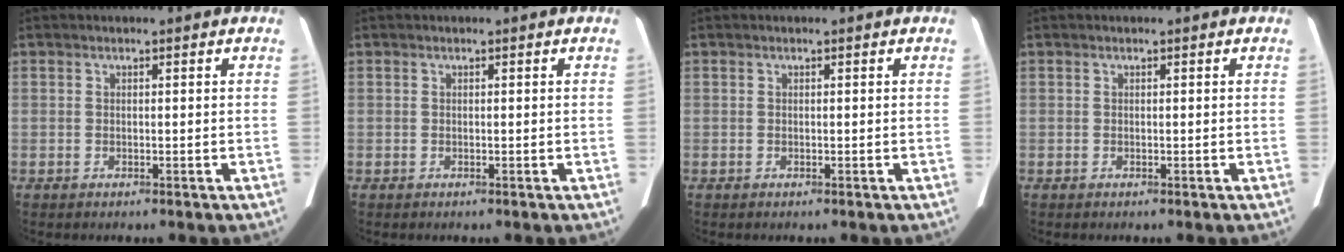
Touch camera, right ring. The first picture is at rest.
{"total": 0.0}
{"total": 0.0}
{"total": 0.0}